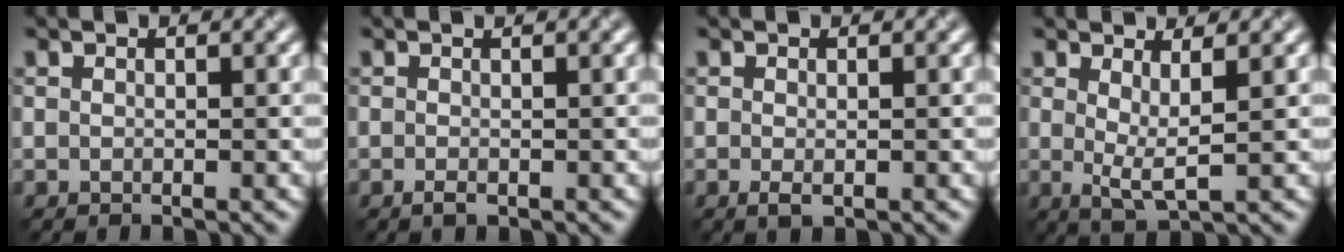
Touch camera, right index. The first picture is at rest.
{"total": 1.6, "force": [-0.4, 0.4, 1.5], "torque": [-0.022, -0.002, -0.008]}
{"total": 1.0, "force": [-0.3, 0.3, 0.9], "torque": [-0.018, -0.005, -0.004]}
{"total": 2.7, "force": [0.7, 0.6, 2.5], "torque": [-0.040, -0.014, 0.012]}